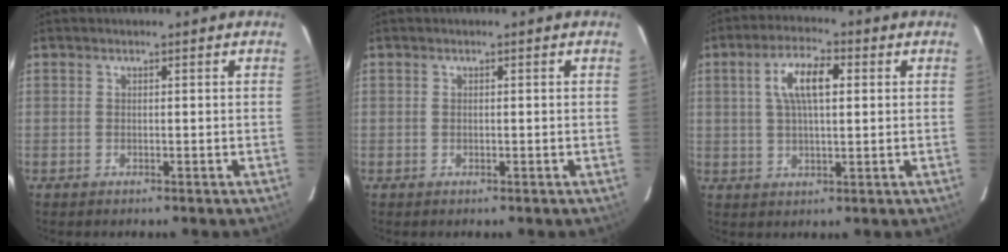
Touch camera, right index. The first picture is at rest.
{"total": 0.0}
{"total": 7.8, "force": [2.0, 2.9, 7.0], "torque": [-0.129, 0.015, 0.036]}